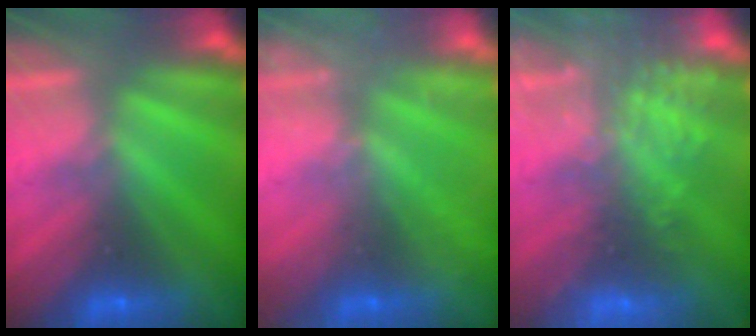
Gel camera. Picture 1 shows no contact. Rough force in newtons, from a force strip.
{"total": 2.2}
{"total": 6.6}